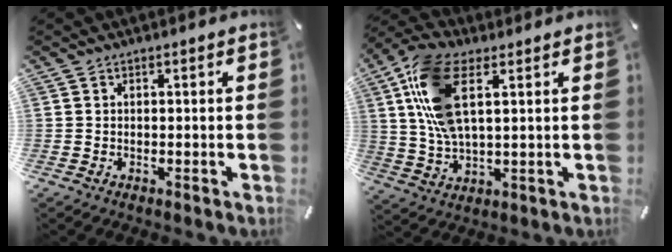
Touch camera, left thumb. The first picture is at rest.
{"total": 14.0, "force": [4.9, 6.8, 11.2], "torque": [-0.253, -0.005, 0.092]}